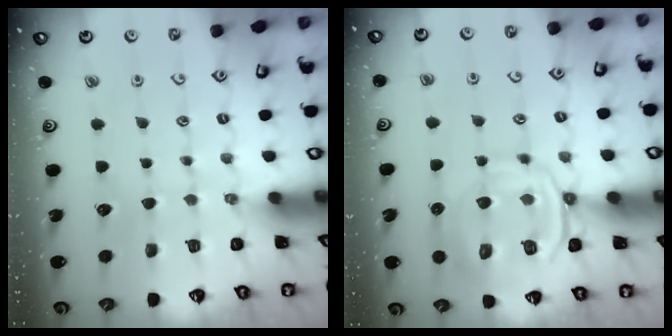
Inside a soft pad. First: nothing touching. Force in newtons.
{"total": 12.2, "press": 12.1, "slide": 1.3}